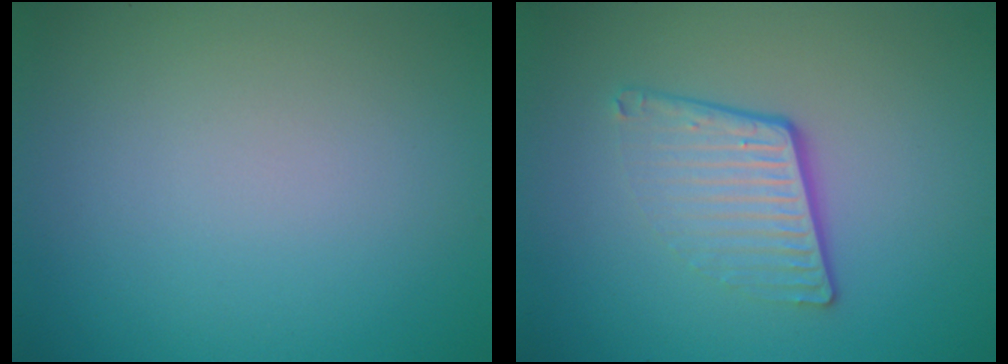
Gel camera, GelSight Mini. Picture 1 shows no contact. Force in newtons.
{"total": 4.1, "press": 2.6, "slide": 3.1}